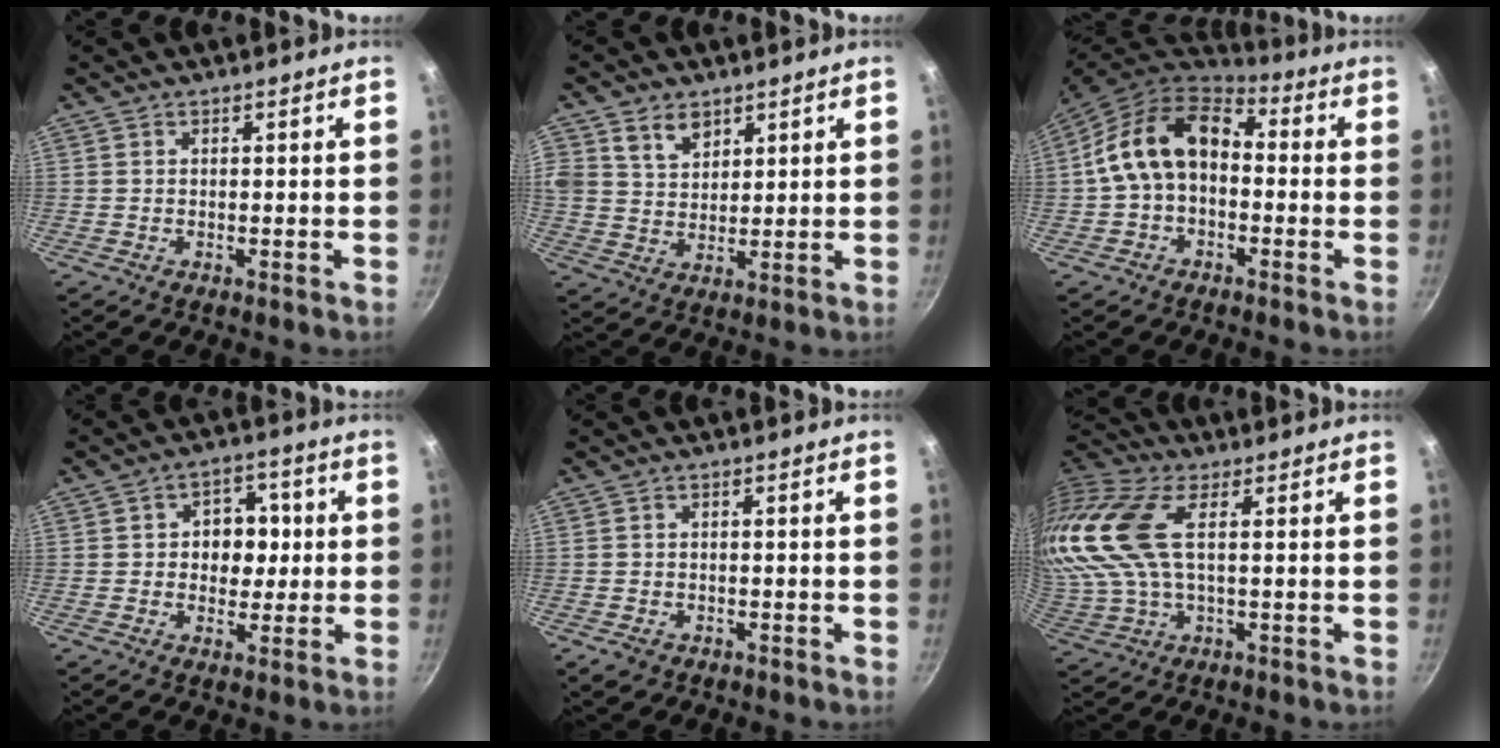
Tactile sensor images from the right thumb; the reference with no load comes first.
{"total": 6.9, "force": [3.7, 4.8, 3.2], "torque": [-0.039, -0.015, 0.072]}
{"total": 13.6, "force": [-0.1, 9.5, 9.8], "torque": [-0.145, 0.042, -0.020]}
{"total": 7.8, "force": [0.6, 6.2, 4.7], "torque": [-0.017, 0.006, 0.002]}
{"total": 2.6, "force": [-1.3, 1.9, 1.2], "torque": [-0.022, 0.007, -0.016]}
{"total": 17.8, "force": [3.3, 9.2, 14.9], "torque": [-0.327, 0.017, 0.059]}